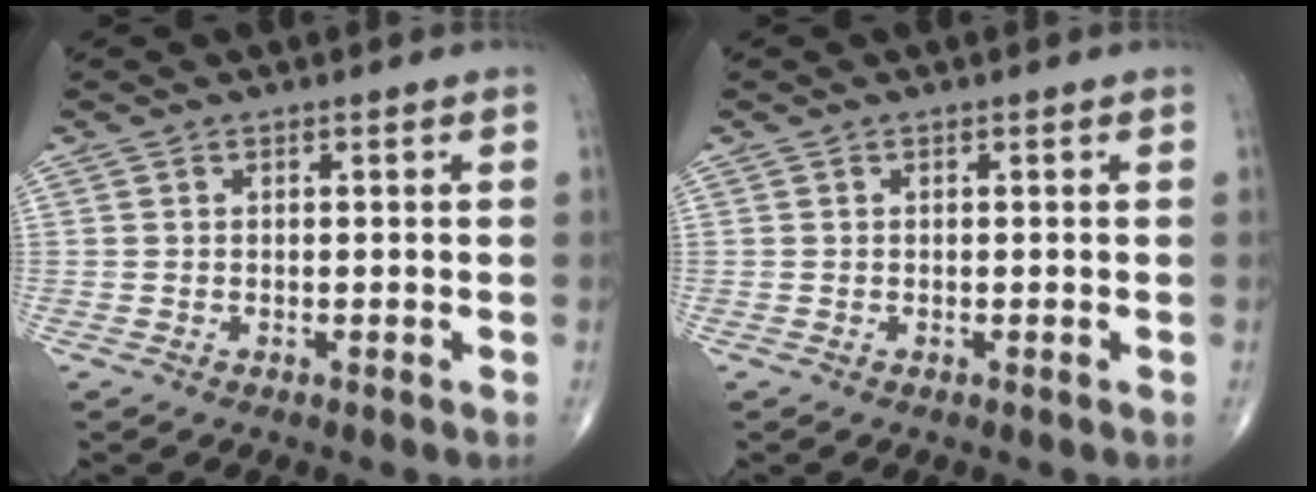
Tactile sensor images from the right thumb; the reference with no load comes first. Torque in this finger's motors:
{"motor_torque": [0.00, 0.00, -0.10, 0.10, 0.01]}